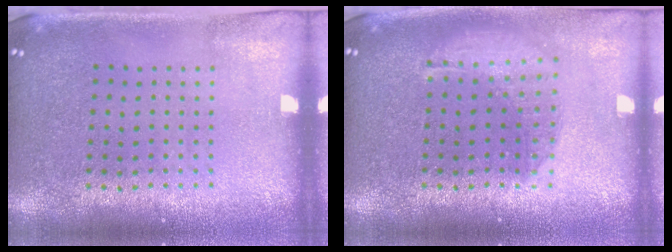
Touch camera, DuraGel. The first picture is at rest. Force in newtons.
{"total": 1.5, "press": 1.3, "slide": 0.7}